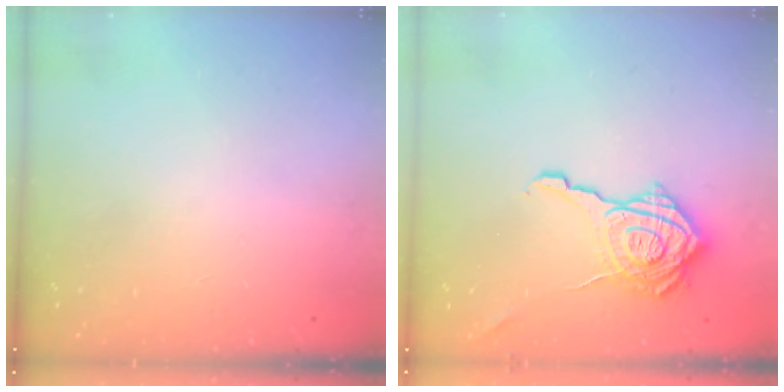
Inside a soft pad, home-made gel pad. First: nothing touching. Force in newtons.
{"total": 18.0, "press": 17.9, "slide": 1.0}